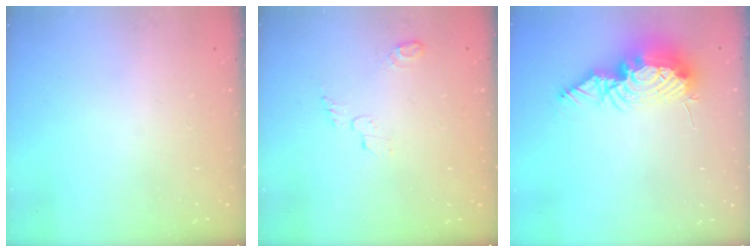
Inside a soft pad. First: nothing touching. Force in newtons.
{"total": 5.4, "press": 5.4, "slide": 0.5}
{"total": 13.7, "press": 13.6, "slide": 1.3}